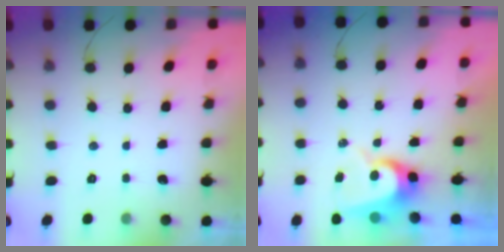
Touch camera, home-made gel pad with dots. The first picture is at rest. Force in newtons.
{"total": 7.3, "press": 7.3, "slide": 0.4}